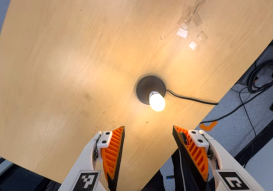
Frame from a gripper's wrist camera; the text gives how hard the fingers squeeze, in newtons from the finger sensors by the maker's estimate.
{"total": 0.0}